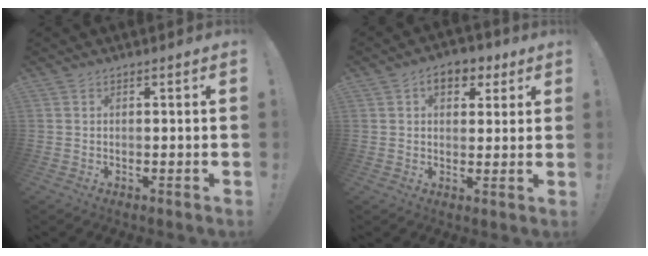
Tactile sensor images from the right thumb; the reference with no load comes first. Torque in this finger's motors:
{"motor_torque": [0.47, 1.42, 0.40, 0.12, -0.01]}